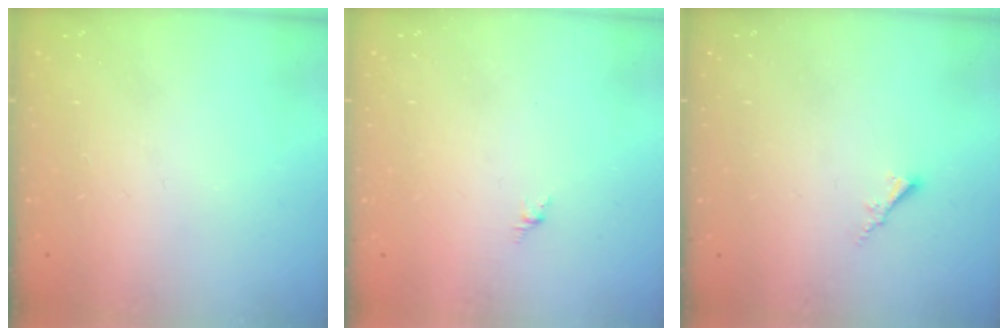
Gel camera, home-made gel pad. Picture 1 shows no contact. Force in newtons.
{"total": 0.0}
{"total": 1.8, "press": 1.7, "slide": 0.3}